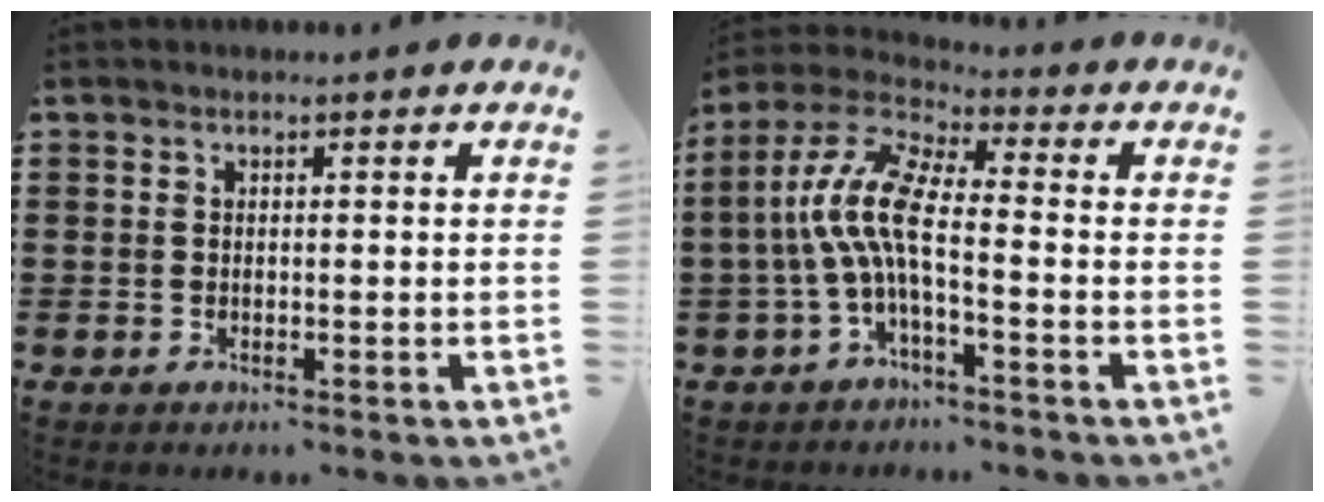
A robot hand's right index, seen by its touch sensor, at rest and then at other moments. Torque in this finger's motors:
{"motor_torque": [1.38, -0.76, 0.99, 0.21]}